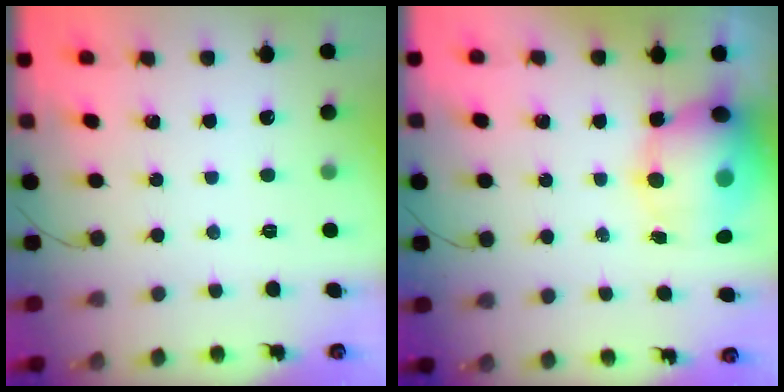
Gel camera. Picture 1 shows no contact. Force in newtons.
{"total": 14.7, "press": 14.2, "slide": 3.5}